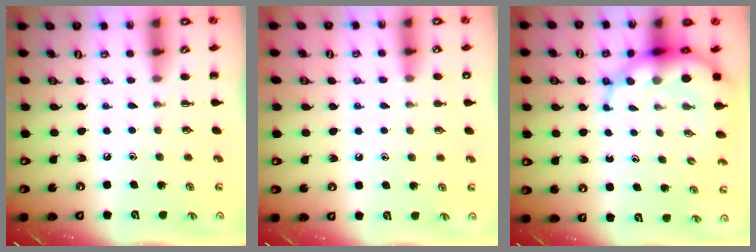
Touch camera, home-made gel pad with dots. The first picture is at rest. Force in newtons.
{"total": 8.8, "press": 8.5, "slide": 2.3}
{"total": 10.1, "press": 9.7, "slide": 2.9}